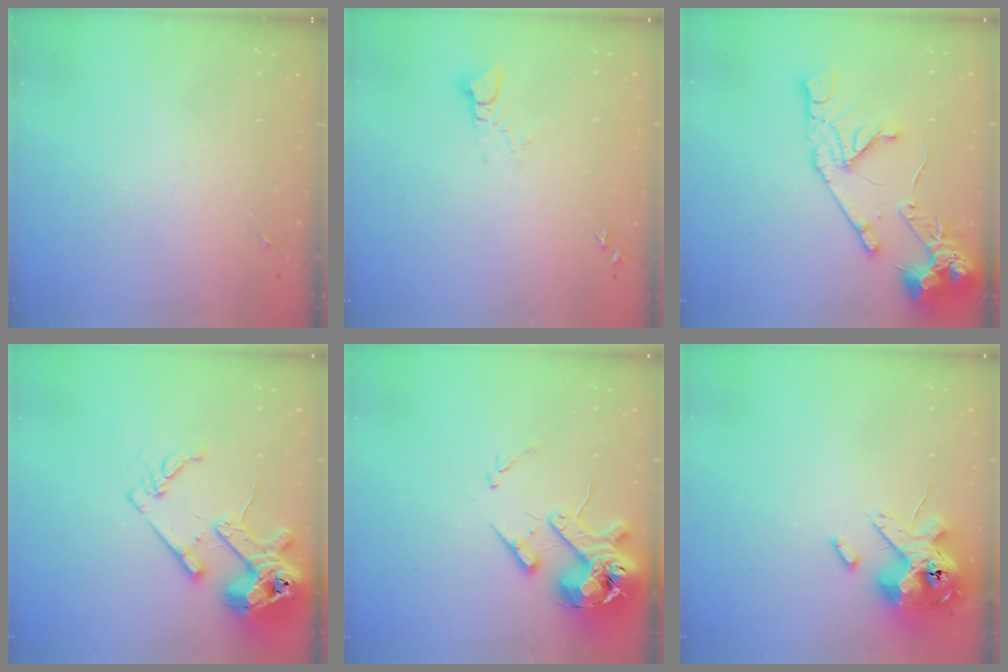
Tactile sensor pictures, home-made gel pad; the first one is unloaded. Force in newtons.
{"total": 4.4, "press": 4.4, "slide": 0.3}
{"total": 17.1, "press": 17.0, "slide": 2.1}
{"total": 17.9, "press": 17.8, "slide": 2.5}
{"total": 15.7, "press": 15.5, "slide": 2.3}
{"total": 15.4, "press": 15.1, "slide": 3.2}